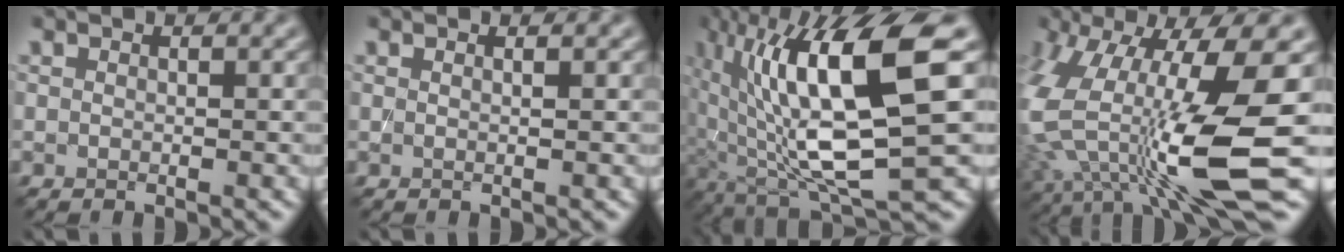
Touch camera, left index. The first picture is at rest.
{"total": 0.9, "force": [0.3, 0.3, 0.7], "torque": [-0.007, -0.001, -0.004]}
{"total": 14.0, "force": [2.3, 3.6, 13.3], "torque": [-0.241, -0.006, 0.051]}
{"total": 14.1, "force": [-0.1, 4.9, 13.2], "torque": [-0.274, -0.026, 0.007]}